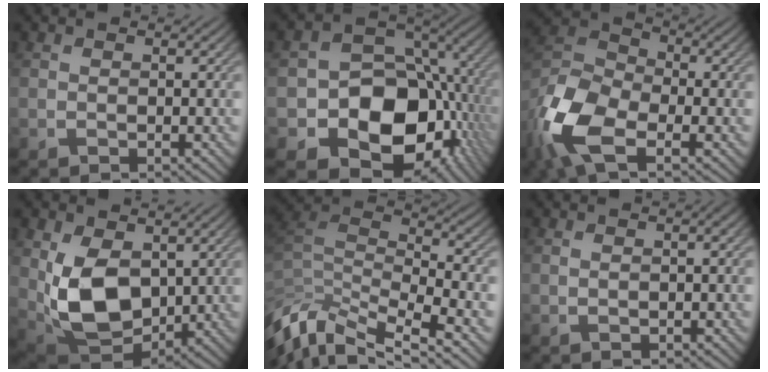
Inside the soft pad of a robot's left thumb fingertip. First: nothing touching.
{"total": 16.8, "force": [-4.6, 13.0, 9.5], "torque": [-0.152, -0.029, -0.074]}
{"total": 13.4, "force": [-6.1, 7.1, 9.5], "torque": [-0.238, -0.022, -0.130]}
{"total": 10.2, "force": [1.0, 6.6, 7.7], "torque": [-0.182, -0.018, 0.027]}
{"total": 10.7, "force": [-6.1, 4.2, 7.7], "torque": [-0.187, -0.010, -0.107]}
{"total": 1.9, "force": [0.5, 0.6, 1.8], "torque": [-0.029, -0.001, 0.010]}